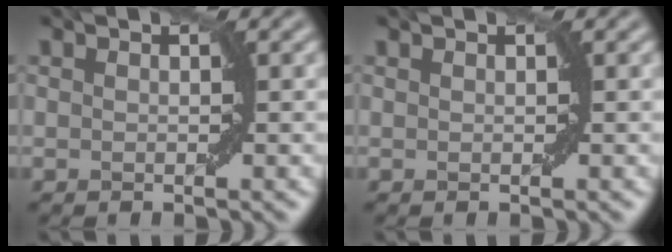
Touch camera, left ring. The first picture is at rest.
{"total": 0.0}